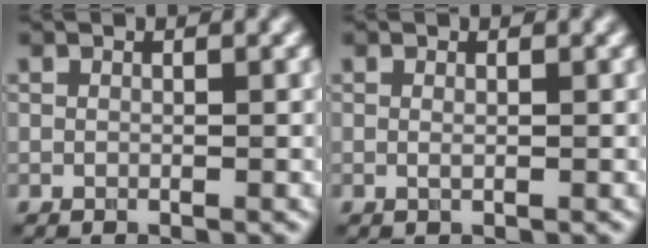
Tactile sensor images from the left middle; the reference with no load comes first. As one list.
[{"total": 0.5, "force": [0.0, 0.1, 0.5], "torque": [-0.011, -0.001, 0.000]}]